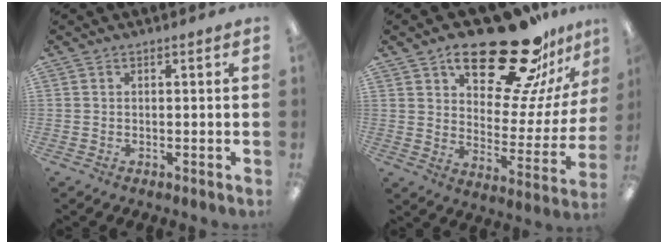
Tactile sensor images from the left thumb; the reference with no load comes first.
{"total": 25.5, "force": [18.7, 9.5, 14.5], "torque": [-0.215, -0.120, 0.310]}